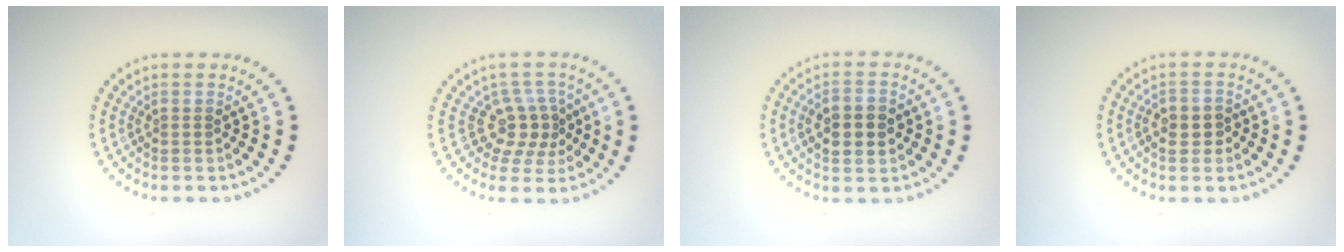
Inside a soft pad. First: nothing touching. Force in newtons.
{"total": 3.1, "press": 2.4, "slide": 2.0}
{"total": 4.2, "press": 4.2, "slide": 0.1}
{"total": 2.1, "press": 2.0, "slide": 0.7}